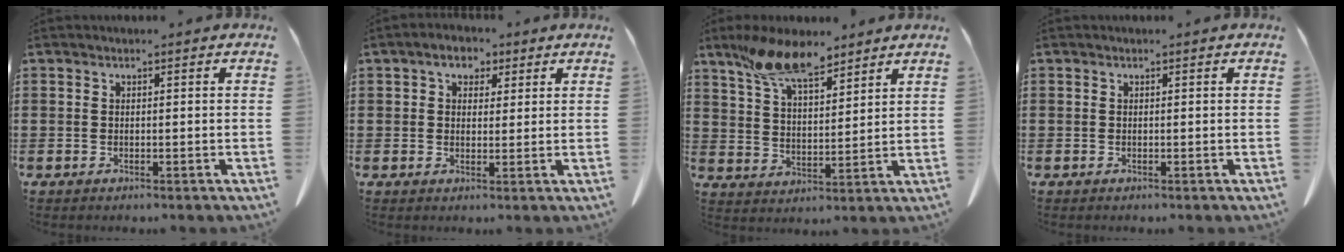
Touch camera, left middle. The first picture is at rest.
{"total": 3.2, "force": [1.8, 2.2, 1.4], "torque": [-0.040, 0.016, 0.029]}
{"total": 10.6, "force": [8.1, 3.3, 5.9], "torque": [-0.137, -0.014, 0.151]}
{"total": 0.0}